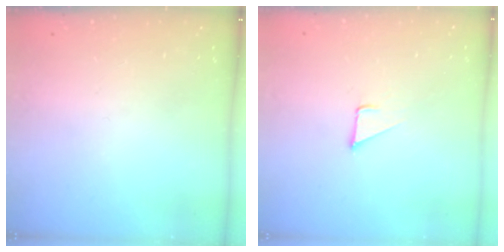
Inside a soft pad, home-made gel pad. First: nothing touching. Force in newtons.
{"total": 3.6, "press": 3.6, "slide": 0.3}